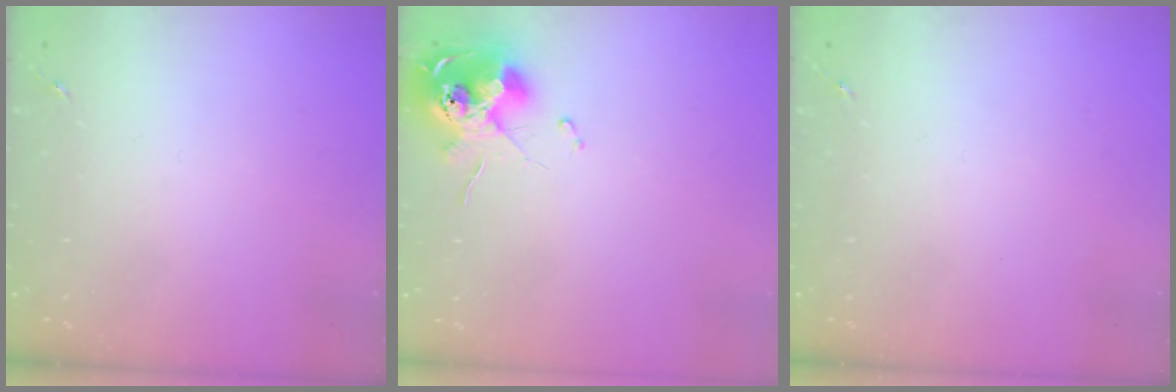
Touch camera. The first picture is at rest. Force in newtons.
{"total": 13.5, "press": 13.4, "slide": 1.2}
{"total": 0.0}